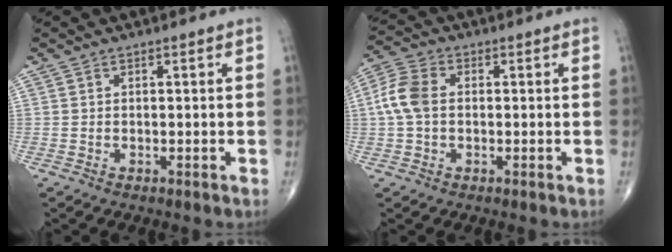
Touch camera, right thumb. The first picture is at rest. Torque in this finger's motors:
{"motor_torque": [-0.18, 0.63, 0.95, 0.12, 0.09]}